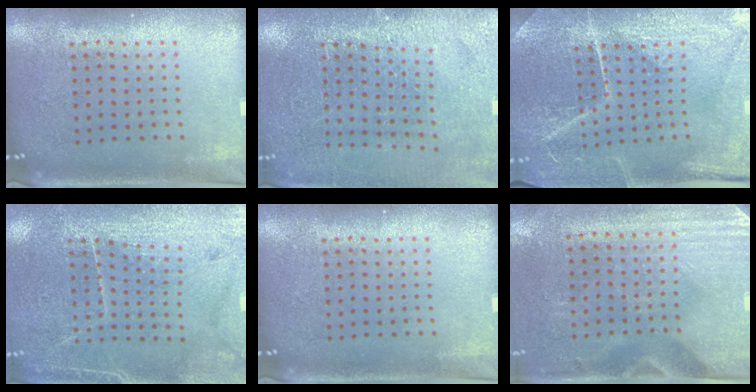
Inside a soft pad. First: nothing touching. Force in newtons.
{"total": 2.8, "press": 2.8, "slide": 0.1}
{"total": 4.1, "press": 3.9, "slide": 1.3}
{"total": 3.0, "press": 2.9, "slide": 0.4}
{"total": 0.0}
{"total": 3.0, "press": 2.6, "slide": 1.5}